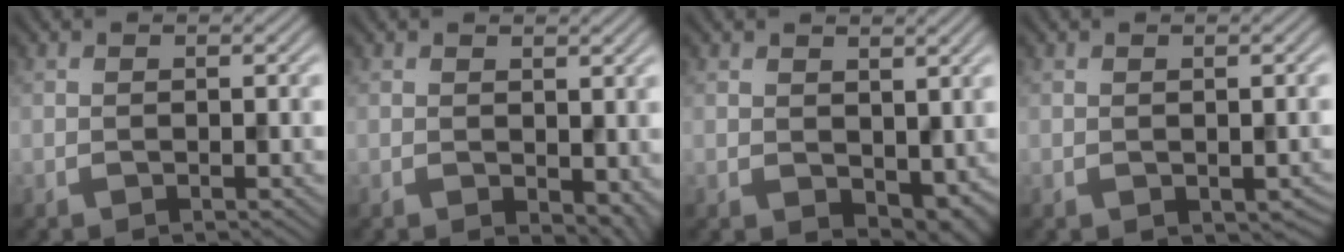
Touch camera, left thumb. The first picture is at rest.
{"total": 3.8, "force": [-0.2, 2.4, 2.9], "torque": [-0.041, -0.016, 0.003]}
{"total": 4.3, "force": [1.0, 2.9, 3.1], "torque": [-0.054, -0.014, 0.024]}
{"total": 1.3, "force": [-0.3, 0.8, 1.0], "torque": [-0.016, -0.008, 0.002]}